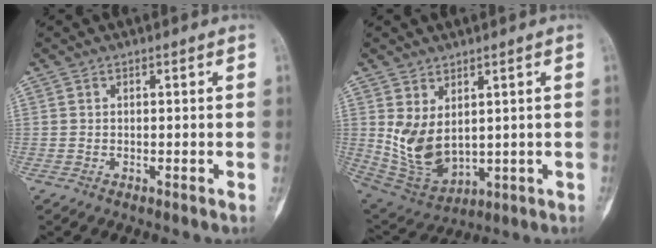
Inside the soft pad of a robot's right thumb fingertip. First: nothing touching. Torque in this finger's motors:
{"motor_torque": [-0.59, 1.24, 1.00, 0.07, 0.12]}